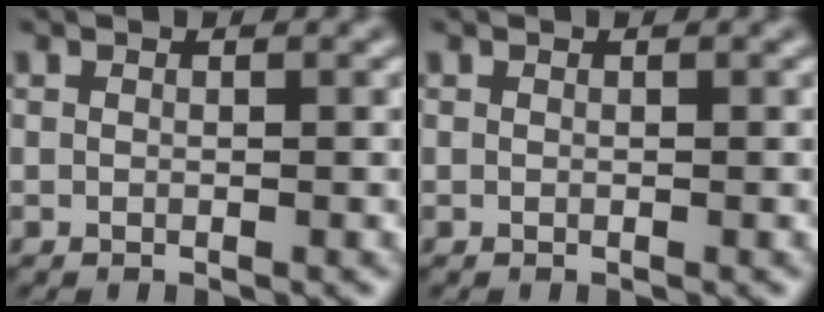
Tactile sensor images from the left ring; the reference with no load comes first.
{"total": 0.0}